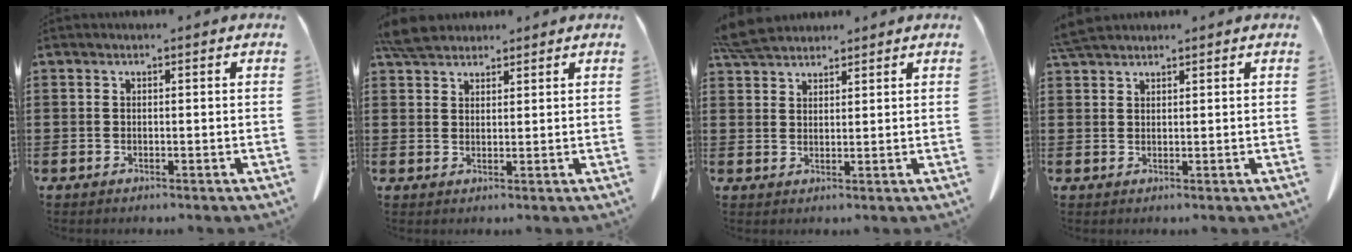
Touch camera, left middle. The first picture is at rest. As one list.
[{"total": 4.5, "force": [4.1, 1.4, 1.3], "torque": [-0.039, -0.001, 0.081]}, {"total": 4.8, "force": [4.5, 1.1, 1.6], "torque": [-0.045, -0.007, 0.087]}, {"total": 3.1, "force": [2.8, 0.5, 1.2], "torque": [-0.033, -0.001, 0.056]}]